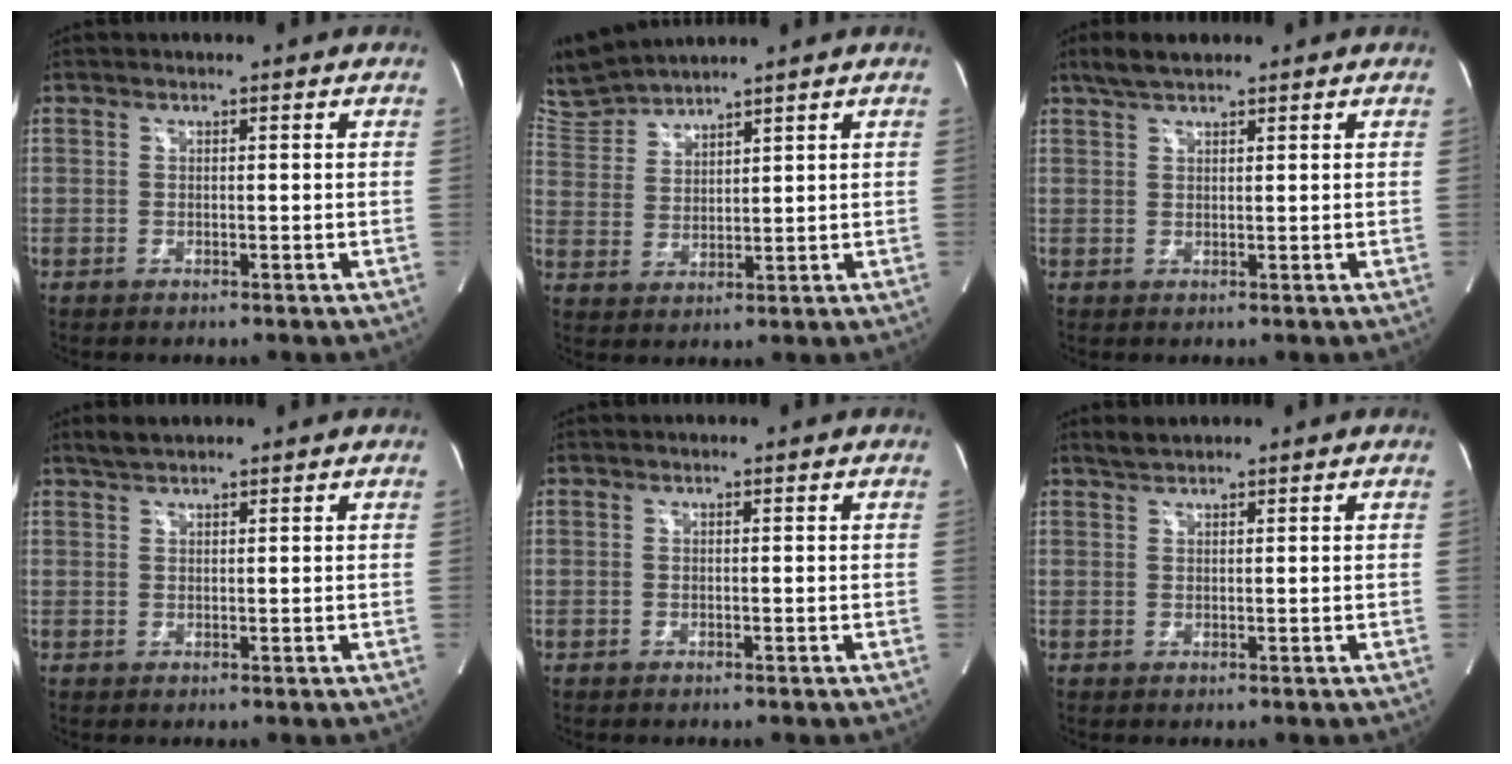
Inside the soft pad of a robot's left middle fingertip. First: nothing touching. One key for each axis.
{"total": 7.1, "fx": 7.1, "fy": 0.2, "fz": 0.7, "tx": -0.033, "ty": 0.009, "tz": 0.152}
{"total": 3.8, "fx": 3.0, "fy": 0.9, "fz": 2.1, "tx": -0.050, "ty": 0.013, "tz": 0.058}
{"total": 2.2, "fx": 2.0, "fy": 0.4, "fz": 0.9, "tx": -0.024, "ty": 0.011, "tz": 0.040}
{"total": 0.0}
{"total": 1.6, "fx": 1.6, "fy": 0.1, "fz": 0.4, "tx": -0.016, "ty": 0.008, "tz": 0.035}